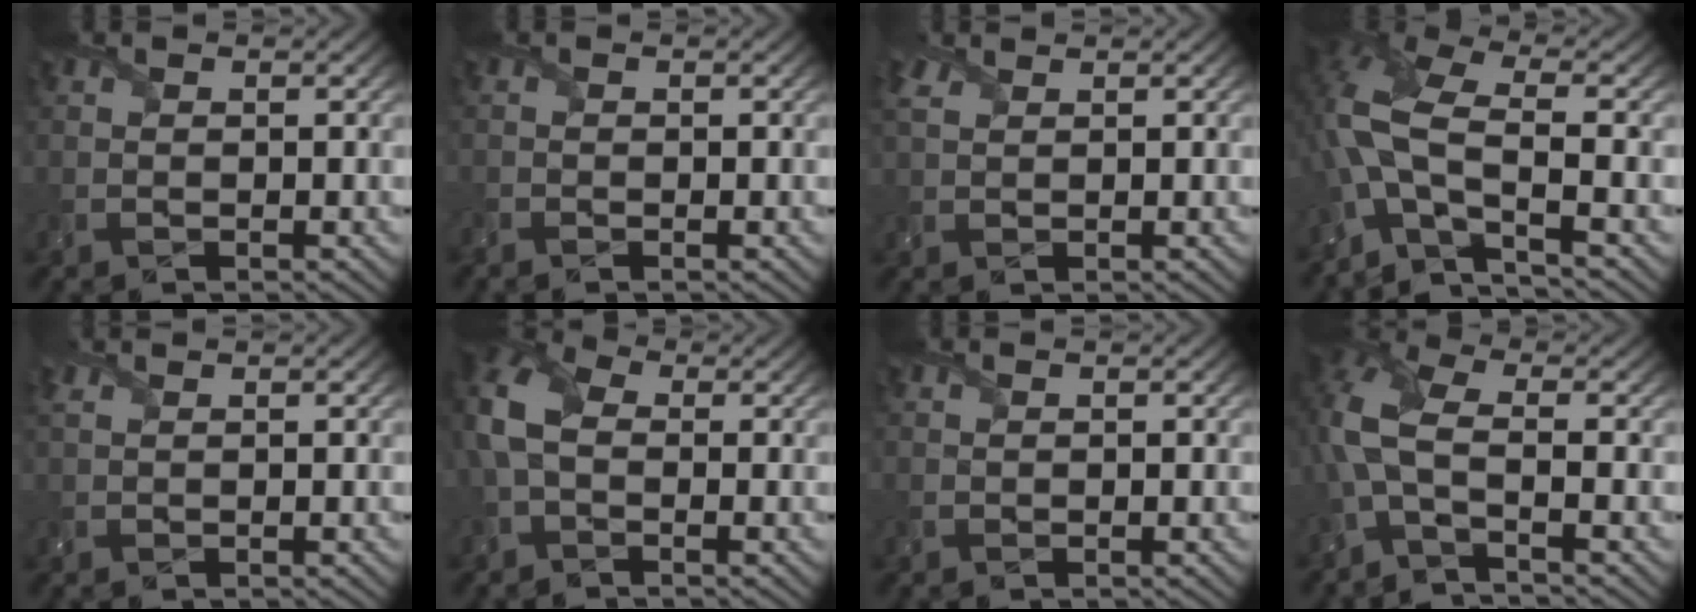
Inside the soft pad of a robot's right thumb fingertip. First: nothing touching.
{"total": 0.9, "force": [-0.9, 0.1, 0.3], "torque": [-0.009, -0.007, -0.021]}
{"total": 2.1, "force": [1.5, 1.0, 1.0], "torque": [-0.030, 0.010, 0.033]}
{"total": 9.8, "force": [-2.8, 3.6, 8.7], "torque": [-0.199, 0.005, -0.074]}
{"total": 1.2, "force": [1.0, 0.3, 0.6], "torque": [-0.019, 0.006, 0.020]}
{"total": 7.0, "force": [-0.2, 4.7, 5.1], "torque": [-0.150, 0.005, -0.014]}
{"total": 0.0}
{"total": 6.1, "force": [-1.6, 2.3, 5.4], "torque": [-0.133, 0.006, -0.055]}